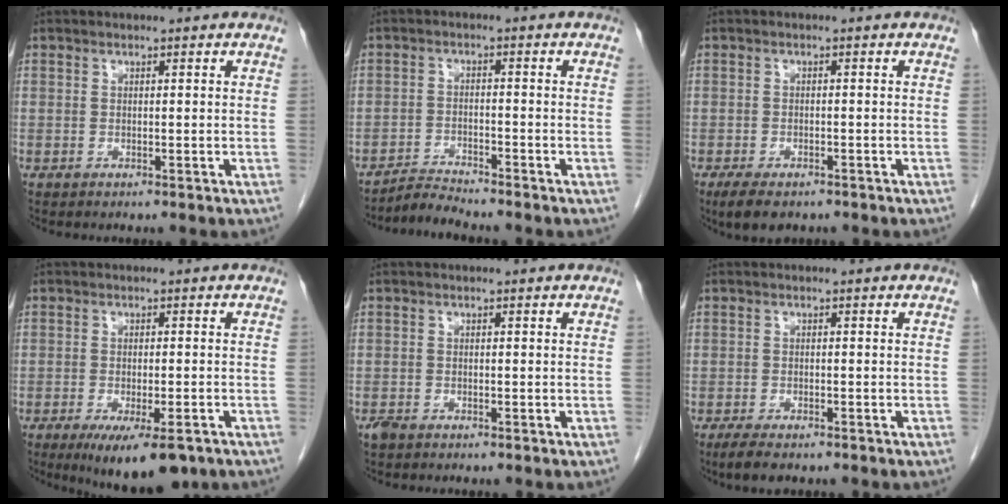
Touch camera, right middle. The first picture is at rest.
{"total": 3.1, "force": [-3.0, -0.8, -0.3], "torque": [0.007, -0.018, -0.053]}
{"total": 5.2, "force": [-3.7, 2.2, 2.9], "torque": [-0.048, -0.009, -0.053]}
{"total": 9.8, "force": [-6.5, 2.6, 6.8], "torque": [-0.096, -0.017, -0.096]}
{"total": 1.4, "force": [-1.1, 0.6, 0.7], "torque": [-0.019, -0.002, -0.018]}
{"total": 3.6, "force": [-2.7, 1.1, 2.2], "torque": [-0.043, -0.008, -0.039]}